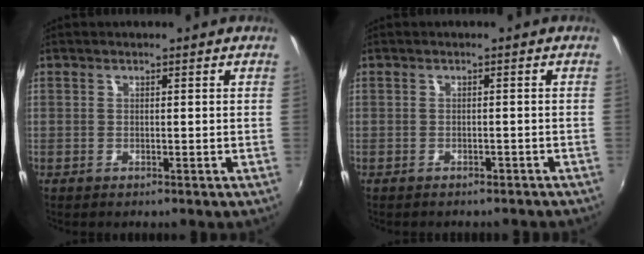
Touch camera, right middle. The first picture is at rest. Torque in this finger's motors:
{"motor_torque": [0.56, -0.74, 0.03, 0.03]}